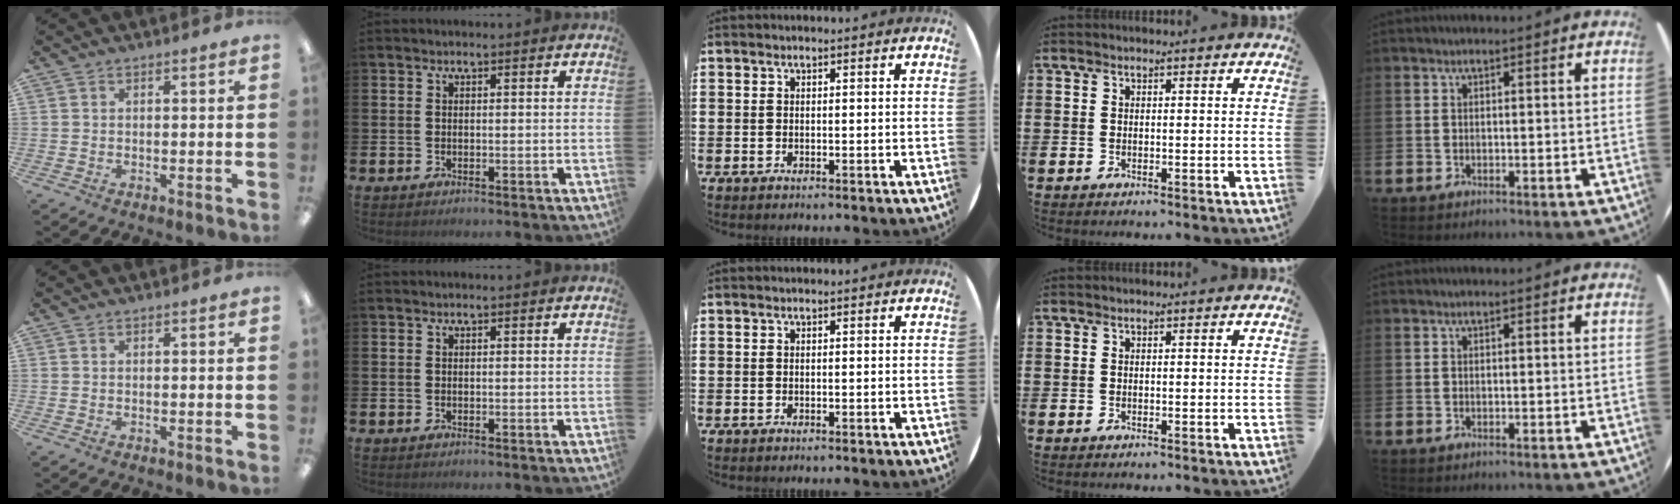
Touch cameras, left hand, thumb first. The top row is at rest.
{}